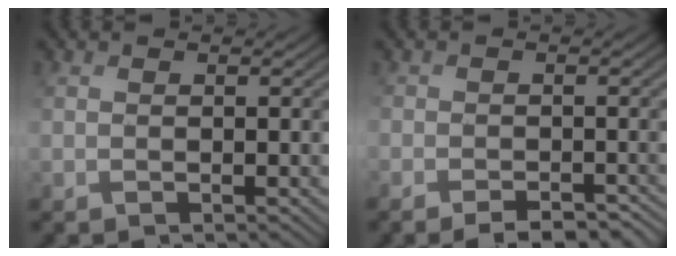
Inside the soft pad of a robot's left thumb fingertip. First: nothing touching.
{"total": 3.6, "force": [-3.0, 1.5, 1.5], "torque": [-0.011, -0.013, -0.044]}